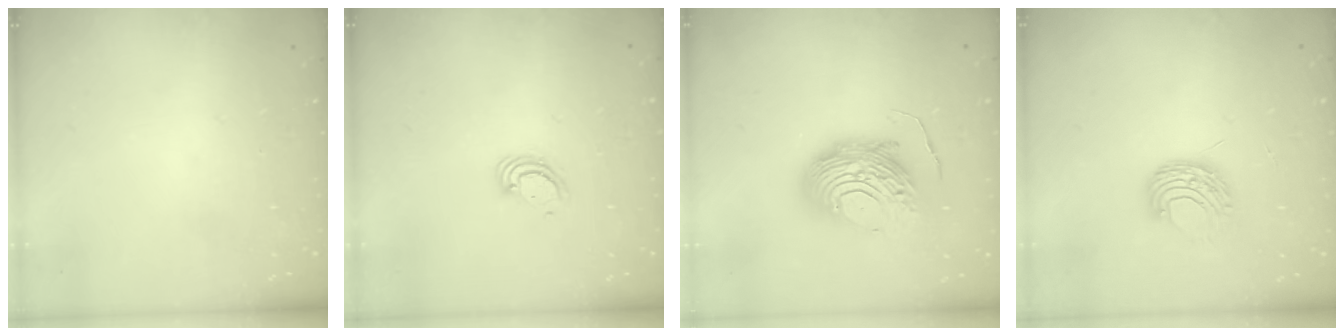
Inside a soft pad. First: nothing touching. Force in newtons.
{"total": 3.8, "press": 3.8, "slide": 0.2}
{"total": 14.4, "press": 14.4, "slide": 1.3}
{"total": 8.1, "press": 8.1, "slide": 0.5}